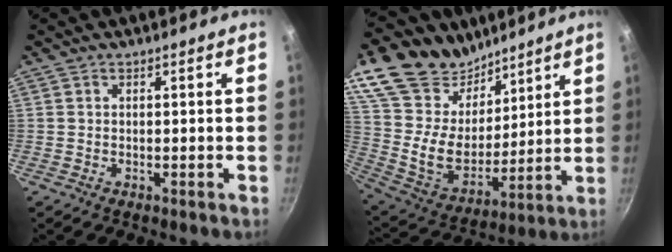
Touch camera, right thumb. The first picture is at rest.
{"total": 27.4, "force": [17.8, 16.5, 12.8], "torque": [-0.223, -0.080, 0.330]}